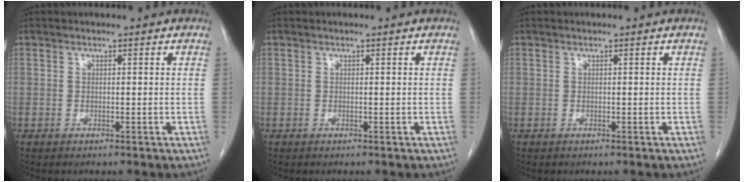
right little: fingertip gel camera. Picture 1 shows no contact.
{"total": 0.0}
{"total": 0.0}